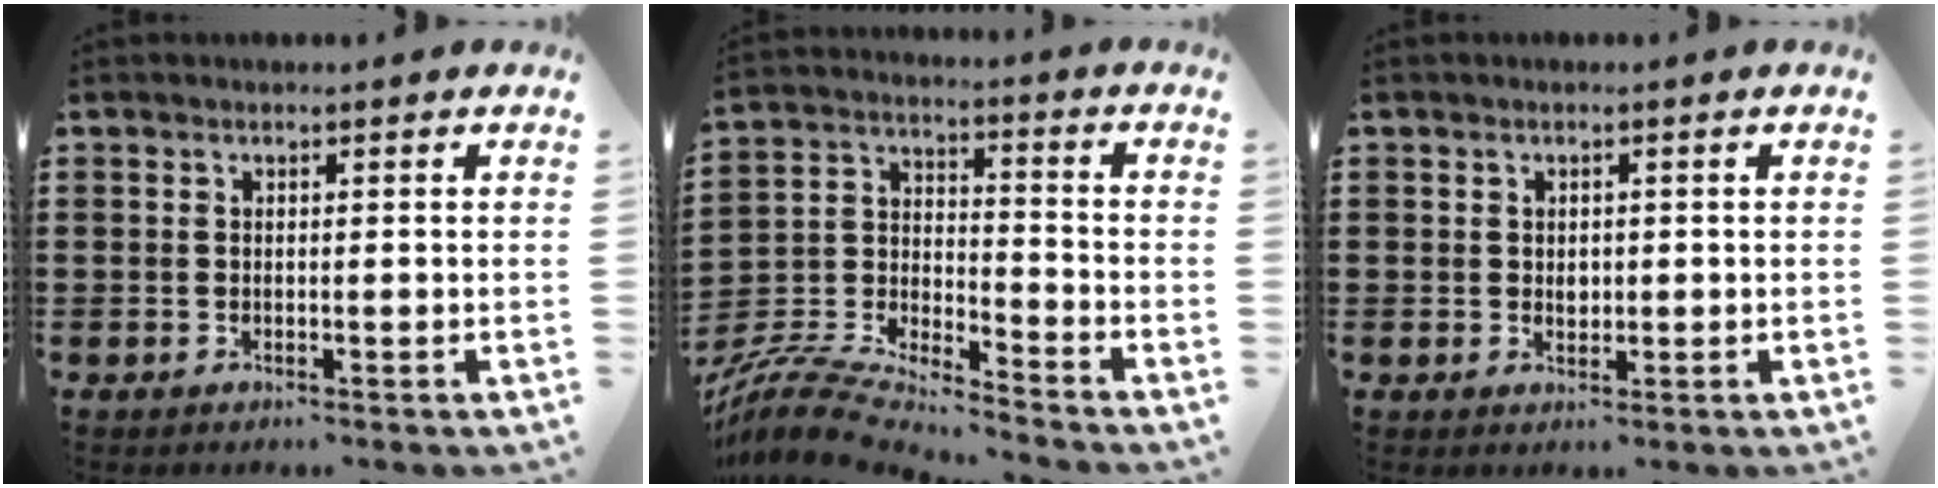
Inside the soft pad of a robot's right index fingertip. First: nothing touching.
{"total": 8.0, "force": [-7.6, 0.7, 2.2], "torque": [-0.064, -0.003, -0.157]}
{"total": 1.3, "force": [0.3, 1.1, 0.7], "torque": [-0.007, 0.004, 0.003]}